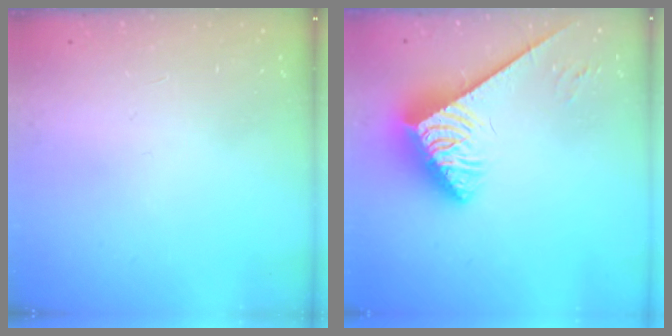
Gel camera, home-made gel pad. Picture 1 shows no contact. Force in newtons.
{"total": 3.7, "press": 3.6, "slide": 0.8}